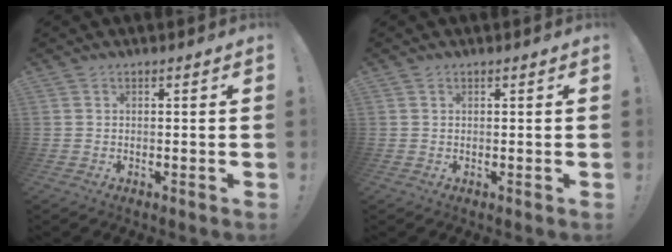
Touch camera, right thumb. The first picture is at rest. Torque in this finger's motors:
{"motor_torque": [-0.30, 0.10, -0.24, 0.23, 0.01]}